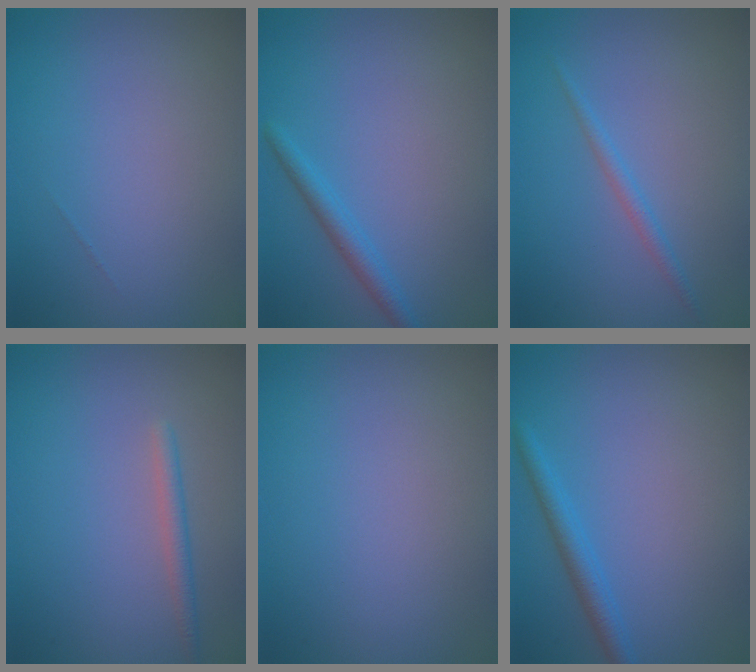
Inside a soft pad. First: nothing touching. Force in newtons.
{"total": 1.9, "press": 1.9, "slide": 0.1}
{"total": 1.2, "press": 1.2, "slide": 0.1}
{"total": 1.4, "press": 1.4, "slide": 0.2}
{"total": 0.0}
{"total": 2.1, "press": 2.0, "slide": 0.2}